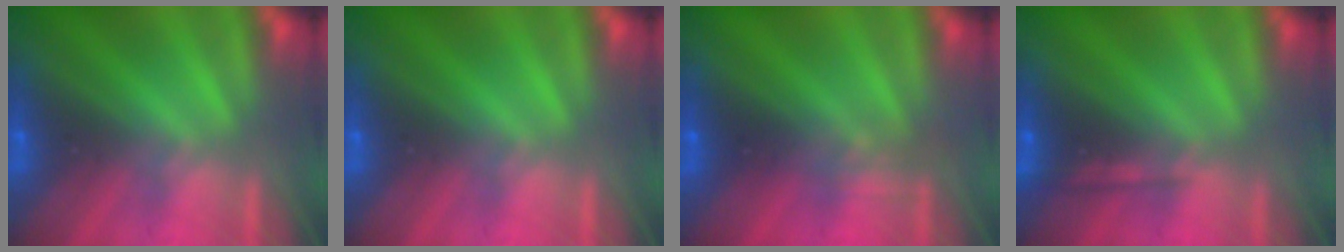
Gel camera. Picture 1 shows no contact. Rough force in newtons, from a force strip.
{"total": 0.0}
{"total": 2.3}
{"total": 2.2}